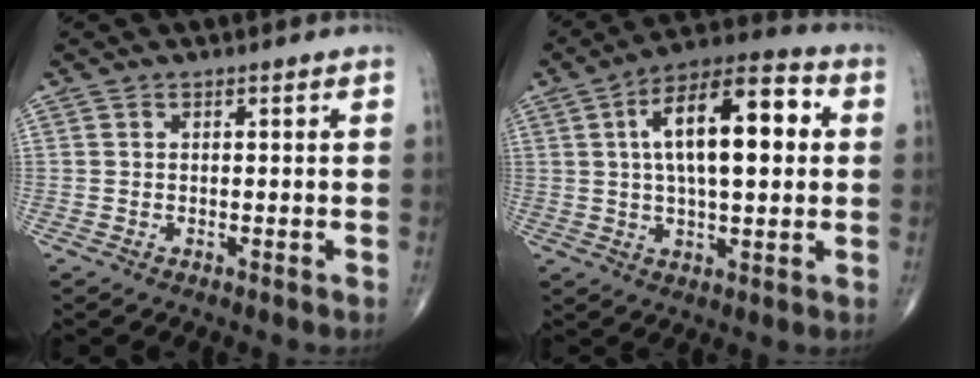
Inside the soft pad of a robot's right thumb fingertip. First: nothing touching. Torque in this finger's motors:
{"motor_torque": [0.89, 3.47, 1.49, 0.24, 0.35]}